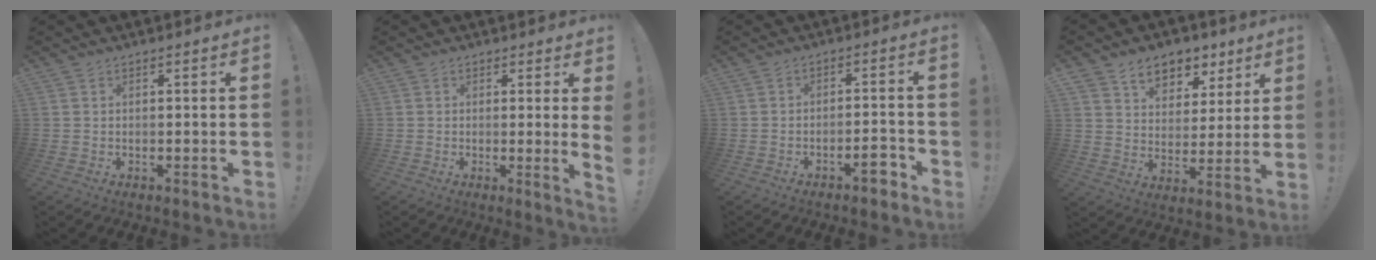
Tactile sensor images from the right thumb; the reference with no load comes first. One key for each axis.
{"total": 3.2, "fx": 0.7, "fy": -0.4, "fz": 3.1, "tx": -0.040, "ty": -0.017, "tz": 0.009}
{"total": 5.0, "fx": -3.5, "fy": 1.2, "fz": 3.3, "tx": -0.046, "ty": 0.018, "tz": -0.062}
{"total": 10.1, "fx": 6.7, "fy": 6.8, "fz": 3.2, "tx": -0.047, "ty": -0.043, "tz": 0.129}